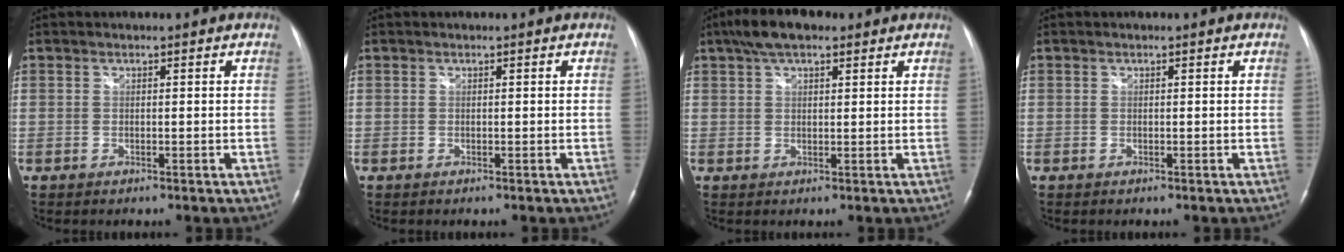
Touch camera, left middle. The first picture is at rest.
{"total": 0.0}
{"total": 6.4, "force": [4.2, 2.5, 4.1], "torque": [-0.080, 0.025, 0.071]}
{"total": 0.0}